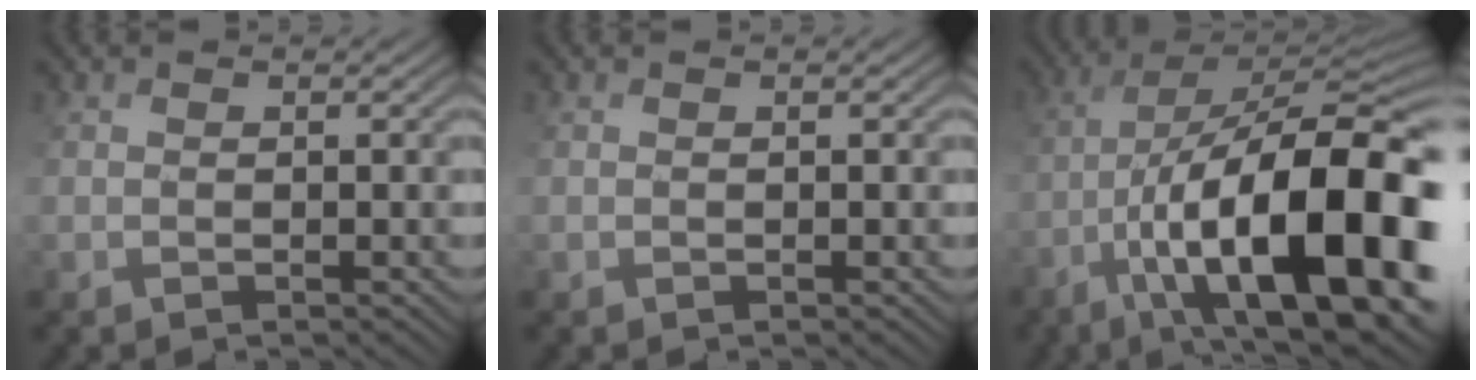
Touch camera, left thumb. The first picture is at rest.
{"total": 0.0}
{"total": 19.9, "force": [-6.7, 6.7, 17.5], "torque": [-0.262, 0.003, -0.103]}